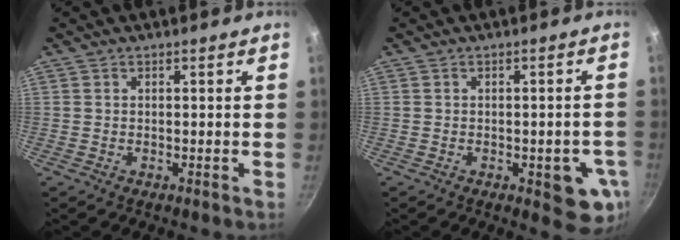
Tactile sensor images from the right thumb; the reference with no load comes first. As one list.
[{"total": 8.1, "force": [-2.4, 3.4, 6.9], "torque": [-0.055, 0.002, -0.027]}]